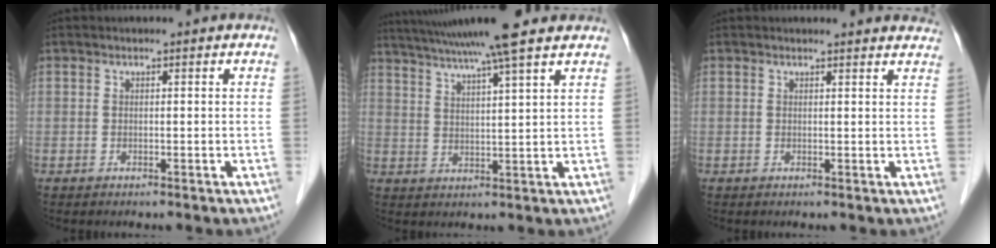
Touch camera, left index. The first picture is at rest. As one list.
[{"total": 13.5, "force": [11.2, -1.1, 7.4], "torque": [-0.133, 0.018, 0.164]}, {"total": 6.8, "force": [6.6, 0.9, 1.1], "torque": [0.003, -0.005, 0.047]}]